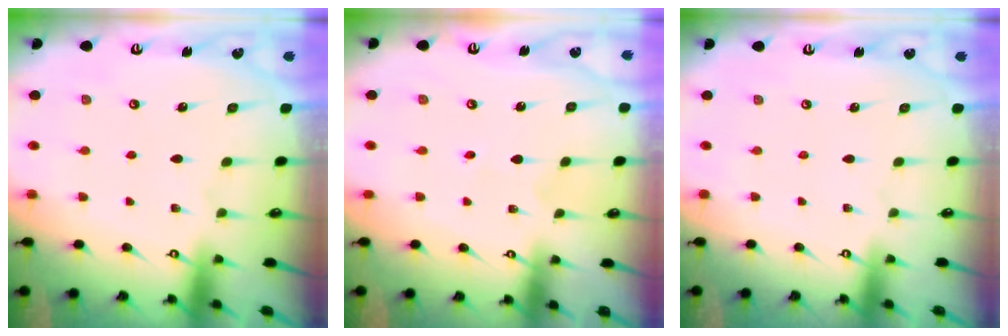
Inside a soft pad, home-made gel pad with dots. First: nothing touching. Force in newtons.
{"total": 1.2, "press": 1.2, "slide": 0.1}
{"total": 0.0}